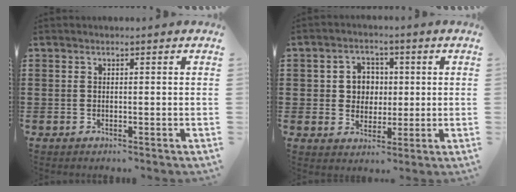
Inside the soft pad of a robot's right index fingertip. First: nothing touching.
{"total": 4.9, "force": [0.4, 4.5, 1.7], "torque": [-0.045, 0.012, 0.002]}